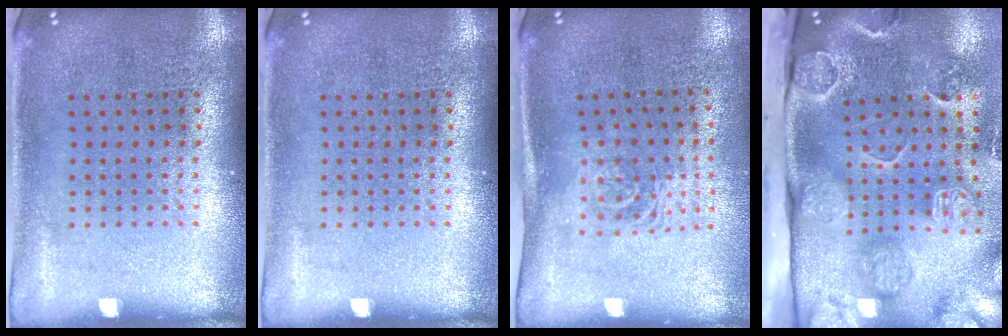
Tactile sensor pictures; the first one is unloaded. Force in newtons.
{"total": 0.0}
{"total": 1.7, "press": 1.2, "slide": 1.1}
{"total": 4.5, "press": 3.4, "slide": 3.0}